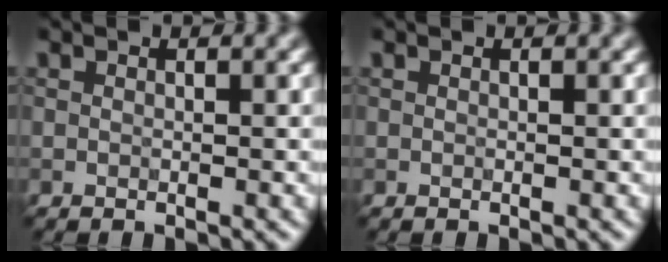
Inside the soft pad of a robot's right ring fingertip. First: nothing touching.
{"total": 0.0}